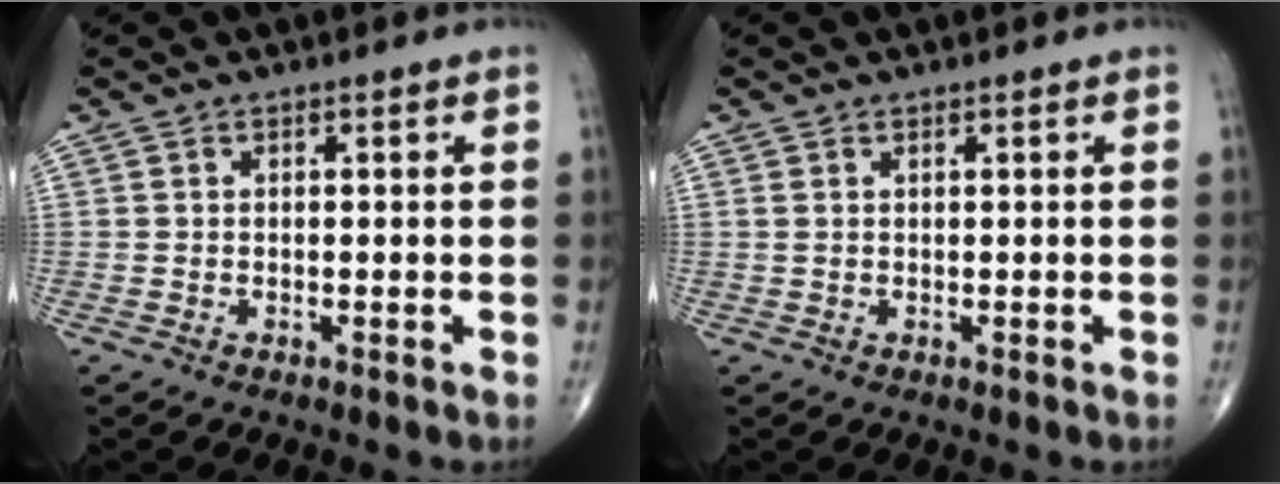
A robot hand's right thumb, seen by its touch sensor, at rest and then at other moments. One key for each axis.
{"total": 0.6, "fx": 0.4, "fy": 0.1, "fz": 0.4, "tx": -0.012, "ty": 0.006, "tz": 0.010}